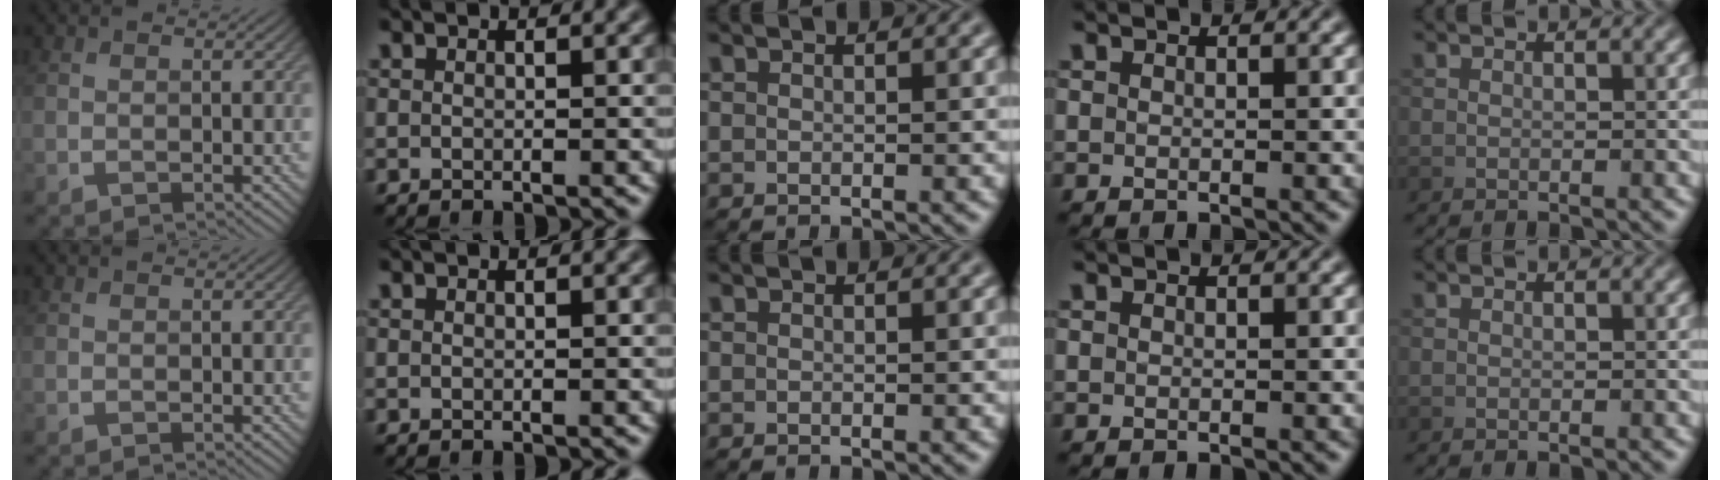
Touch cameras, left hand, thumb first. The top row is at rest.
{}